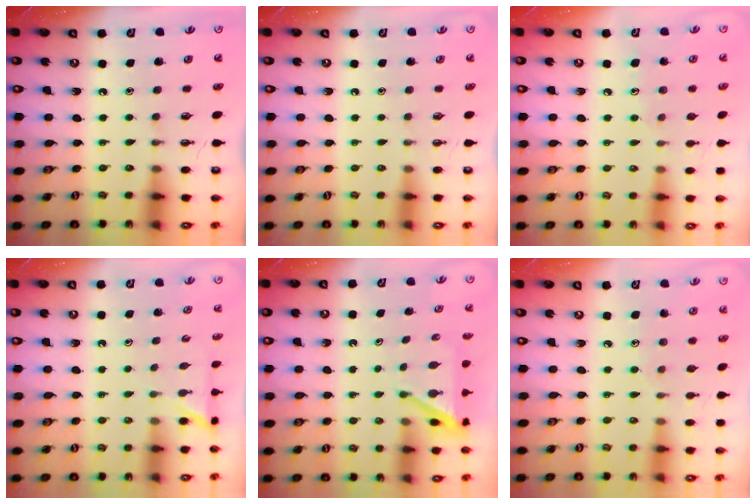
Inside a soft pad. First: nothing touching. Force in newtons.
{"total": 0.0}
{"total": 6.2, "press": 6.2, "slide": 0.4}
{"total": 3.3, "press": 3.3, "slide": 0.4}
{"total": 6.3, "press": 6.3, "slide": 0.2}
{"total": 5.3, "press": 5.3, "slide": 0.6}